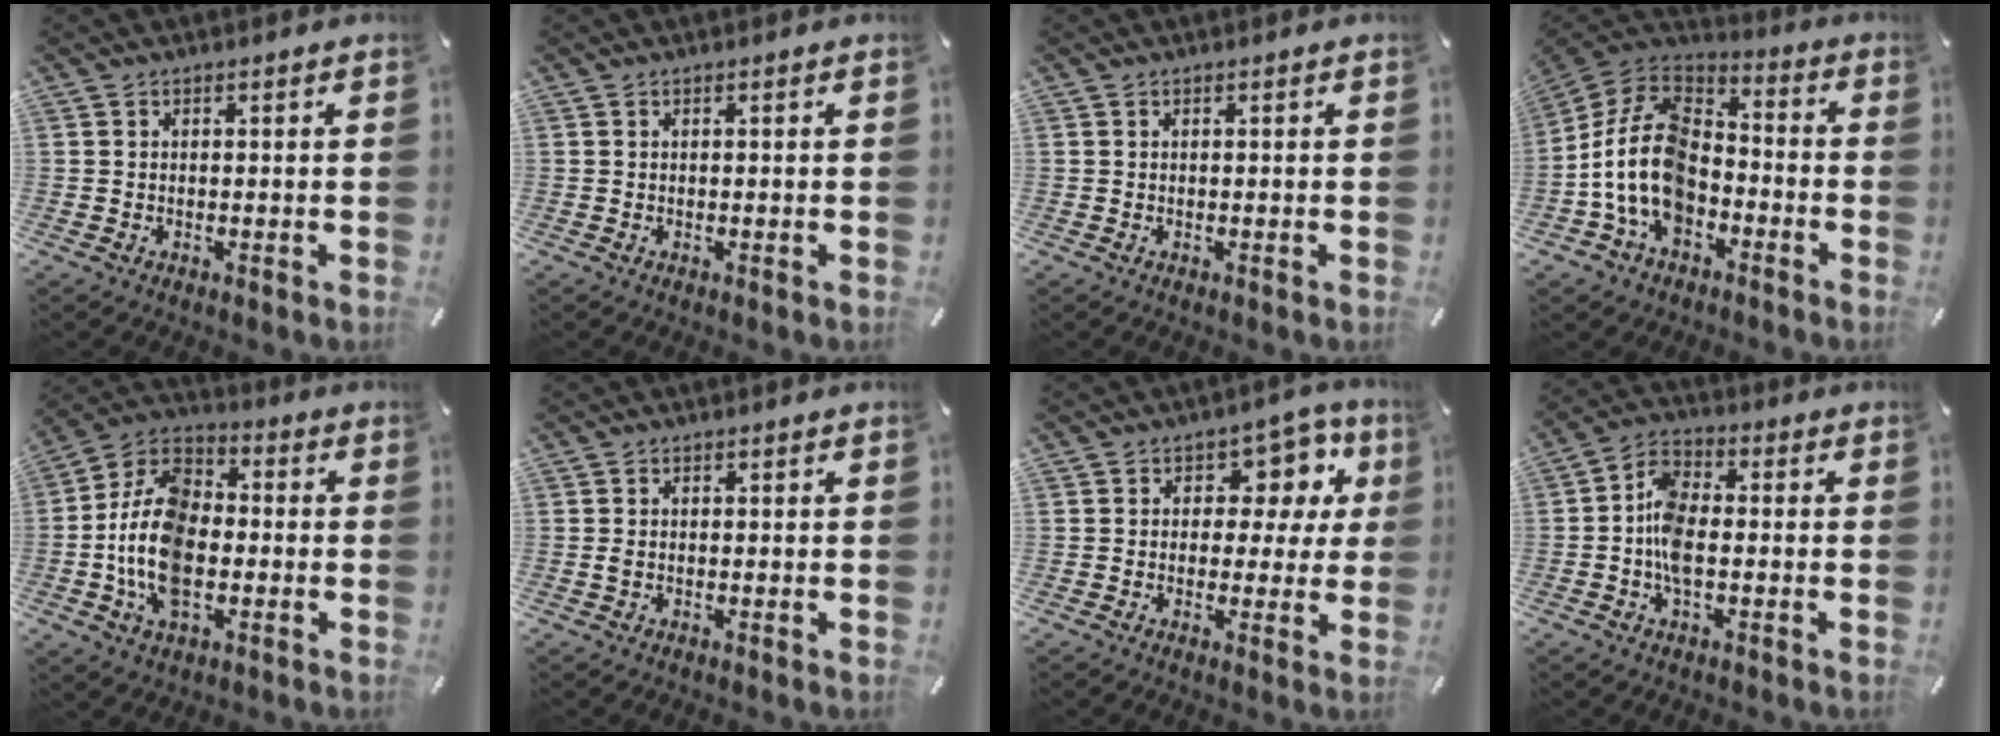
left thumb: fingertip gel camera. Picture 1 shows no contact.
{"total": 0.0}
{"total": 0.0}
{"total": 15.6, "force": [-5.2, 11.0, 9.7], "torque": [-0.221, 0.023, -0.102]}
{"total": 15.8, "force": [-3.9, 10.1, 11.5], "torque": [-0.260, 0.014, -0.077]}
{"total": 1.2, "force": [-0.2, 0.8, 0.9], "torque": [-0.019, 0.002, -0.004]}
{"total": 10.0, "force": [3.1, 7.0, 6.3], "torque": [-0.072, -0.019, 0.051]}
{"total": 7.8, "force": [-1.8, 4.4, 6.2], "torque": [-0.130, 0.008, -0.033]}